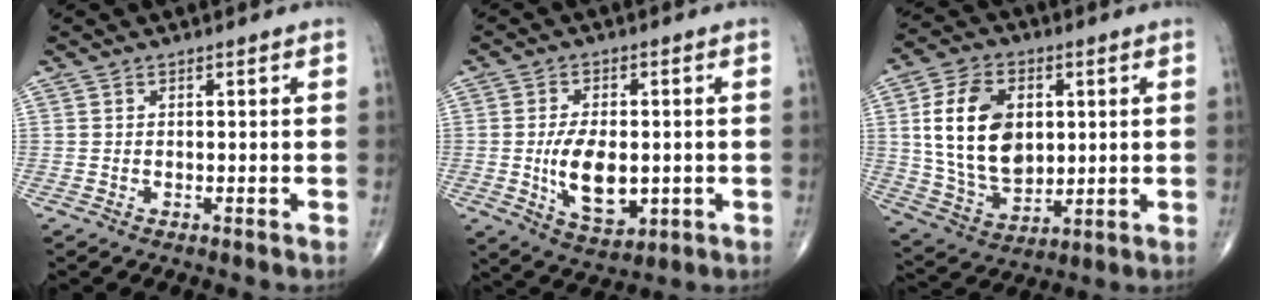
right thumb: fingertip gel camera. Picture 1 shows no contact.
{"total": 10.8, "force": [-1.2, 6.0, 8.9], "torque": [-0.136, -0.010, -0.010]}
{"total": 17.3, "force": [3.0, 11.5, 12.5], "torque": [-0.198, -0.010, 0.064]}